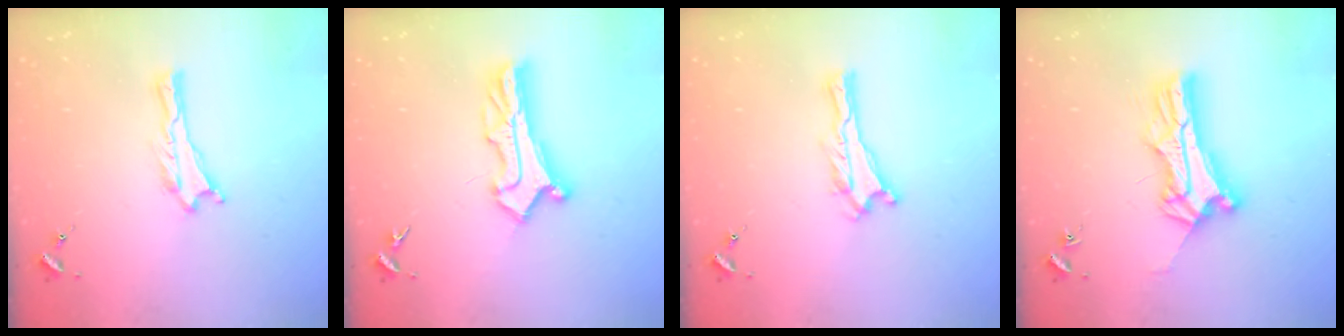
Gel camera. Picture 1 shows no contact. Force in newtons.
{"total": 6.7, "press": 6.7, "slide": 0.6}
{"total": 0.0}
{"total": 10.9, "press": 10.9, "slide": 0.8}